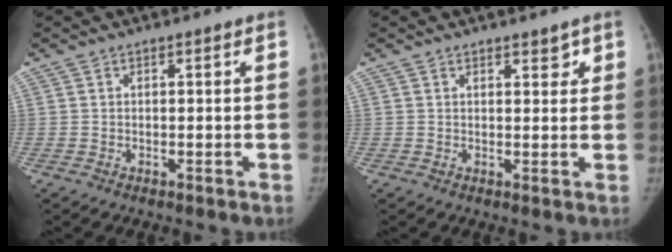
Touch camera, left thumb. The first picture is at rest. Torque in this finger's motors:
{"motor_torque": [-0.07, 0.00, -0.06, 0.22, -0.01]}